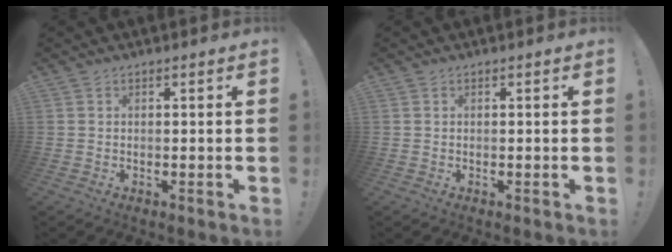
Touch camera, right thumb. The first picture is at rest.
{"total": 0.0}